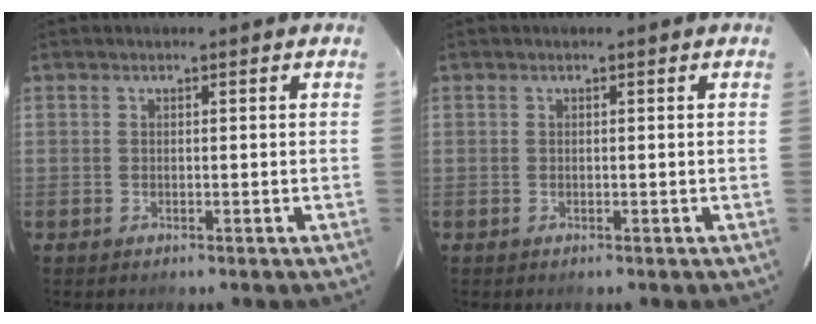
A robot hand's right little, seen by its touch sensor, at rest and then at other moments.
{"total": 0.0}